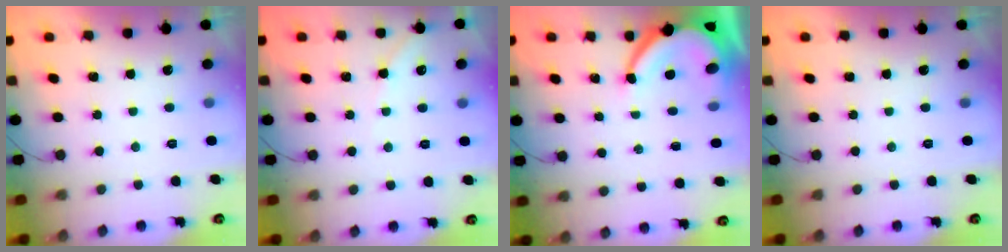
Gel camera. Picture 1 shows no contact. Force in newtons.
{"total": 4.4, "press": 4.4, "slide": 0.6}
{"total": 7.3, "press": 7.2, "slide": 0.8}
{"total": 0.0}